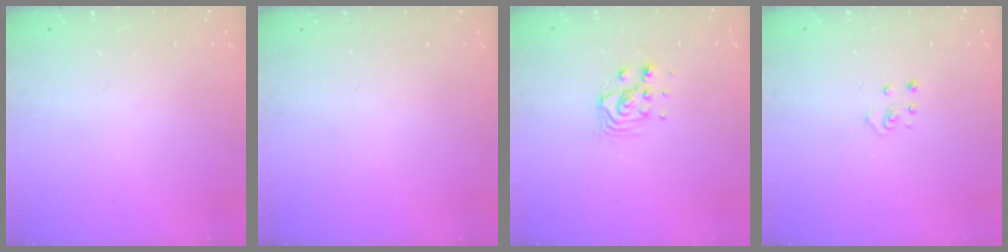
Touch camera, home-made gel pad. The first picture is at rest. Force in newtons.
{"total": 0.0}
{"total": 7.6, "press": 7.6, "slide": 0.3}
{"total": 2.5, "press": 2.4, "slide": 0.3}